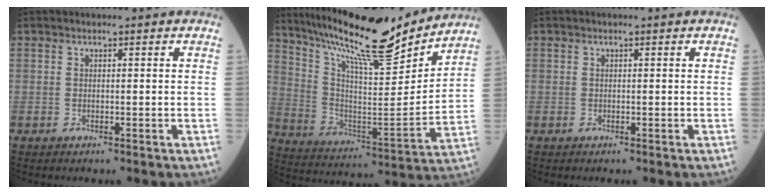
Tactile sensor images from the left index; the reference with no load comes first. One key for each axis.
{"total": 20.8, "fx": 18.1, "fy": 2.3, "fz": 9.9, "tx": -0.182, "ty": -0.017, "tz": 0.295}
{"total": 0.0}